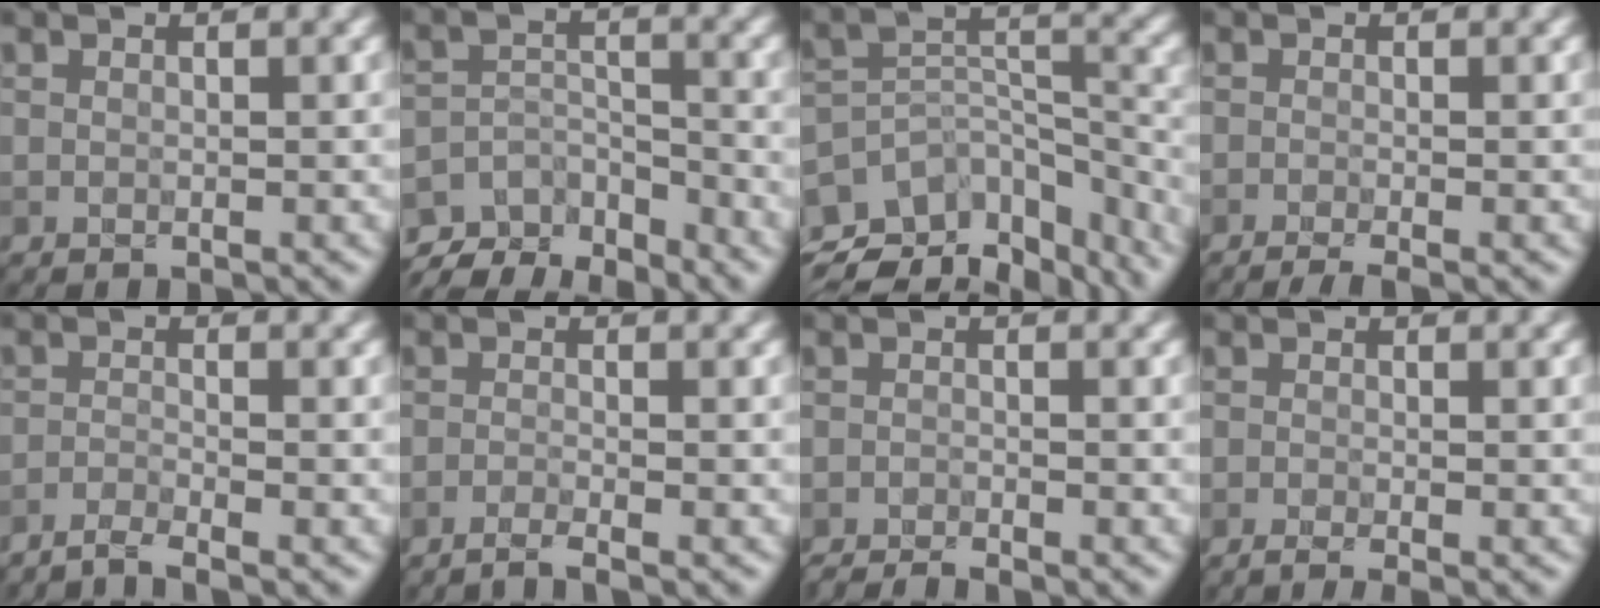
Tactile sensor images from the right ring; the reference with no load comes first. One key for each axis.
{"total": 6.5, "fx": -5.5, "fy": 2.4, "fz": 2.4, "tx": -0.041, "ty": -0.008, "tz": -0.103}
{"total": 11.0, "fx": -8.2, "fy": 5.3, "fz": 5.1, "tx": -0.104, "ty": 0.016, "tz": -0.107}
{"total": 2.8, "fx": -2.0, "fy": 0.5, "fz": 1.8, "tx": -0.035, "ty": -0.002, "tz": -0.038}
{"total": 2.4, "fx": -2.1, "fy": 0.2, "fz": 1.2, "tx": -0.023, "ty": 0.001, "tz": -0.050}
{"total": 2.2, "fx": -1.7, "fy": 0.2, "fz": 1.4, "tx": -0.029, "ty": 0.001, "tz": -0.042}
{"total": 2.8, "fx": -2.7, "fy": 0.2, "fz": 0.9, "tx": -0.022, "ty": -0.006, "tz": -0.052}
{"total": 2.4, "fx": -1.5, "fy": 0.6, "fz": 1.7, "tx": -0.032, "ty": -0.003, "tz": -0.022}